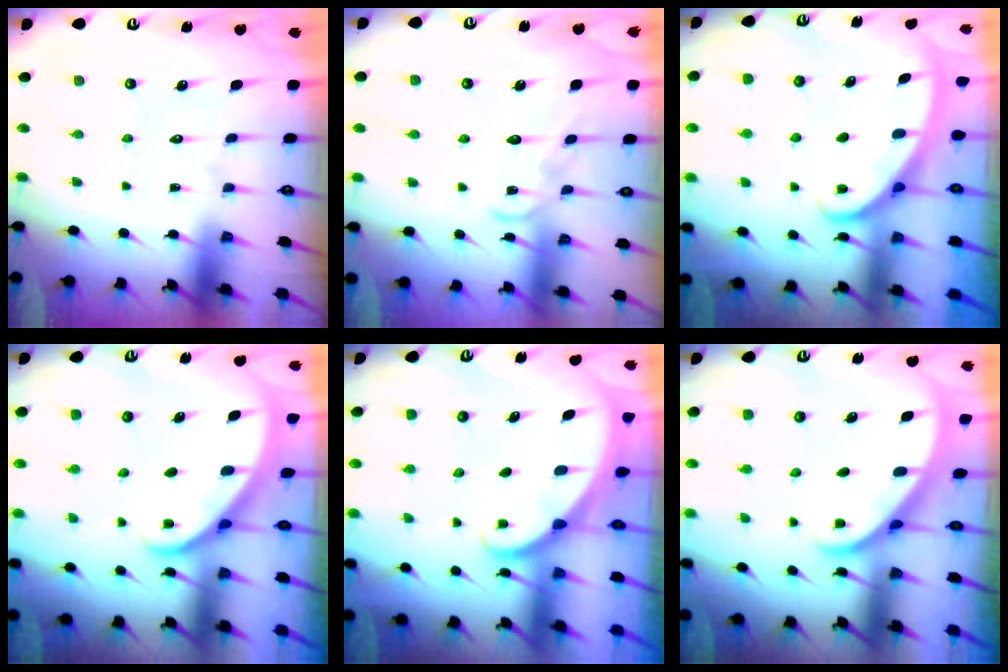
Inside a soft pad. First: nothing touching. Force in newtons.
{"total": 9.5, "press": 9.5, "slide": 0.3}
{"total": 2.8, "press": 2.8, "slide": 0.4}
{"total": 2.3, "press": 2.3, "slide": 0.2}
{"total": 1.6, "press": 1.6, "slide": 0.0}
{"total": 2.3, "press": 2.3, "slide": 0.1}